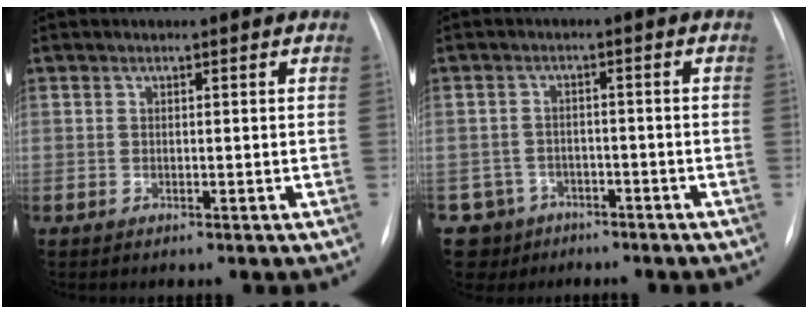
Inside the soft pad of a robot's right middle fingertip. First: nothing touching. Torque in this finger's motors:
{"motor_torque": [1.07, -1.07, 0.48, 0.06]}